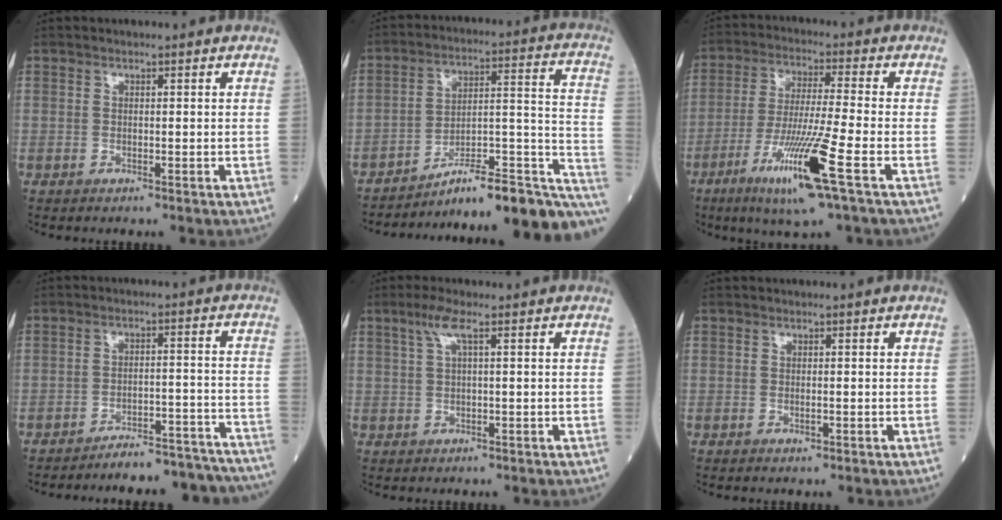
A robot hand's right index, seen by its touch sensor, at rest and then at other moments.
{"total": 21.3, "force": [-16.5, 3.0, 13.1], "torque": [-0.100, 0.037, -0.233]}
{"total": 12.8, "force": [-5.8, -0.8, 11.4], "torque": [-0.225, -0.028, -0.108]}
{"total": 13.9, "force": [-13.5, 2.1, 2.6], "torque": [-0.003, 0.034, -0.169]}
{"total": 3.1, "force": [1.4, 0.1, 2.7], "torque": [-0.066, 0.013, 0.032]}
{"total": 0.7, "force": [-0.3, 0.2, 0.6], "torque": [-0.013, -0.002, -0.004]}